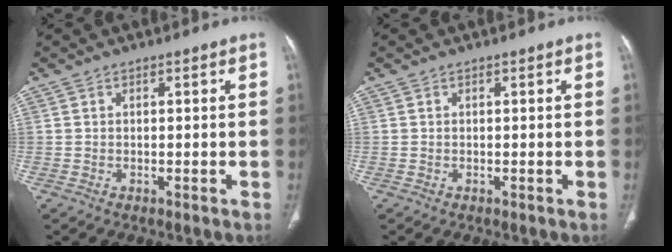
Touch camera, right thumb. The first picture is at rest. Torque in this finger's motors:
{"motor_torque": [0.00, 0.00, -0.01, 0.01, 0.00]}